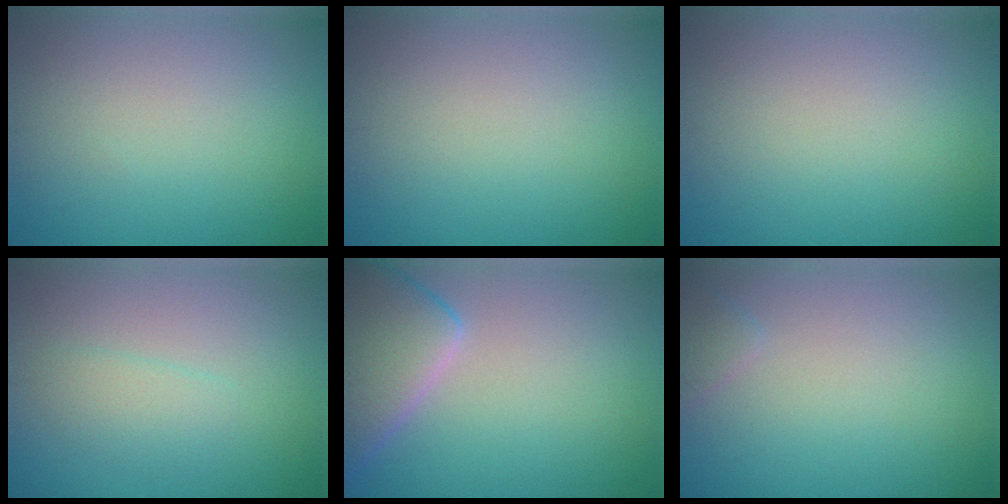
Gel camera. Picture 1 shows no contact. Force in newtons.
{"total": 0.0}
{"total": 0.0}
{"total": 1.8, "press": 1.8, "slide": 0.2}
{"total": 7.4, "press": 7.4, "slide": 0.6}
{"total": 1.0, "press": 1.0, "slide": 0.0}